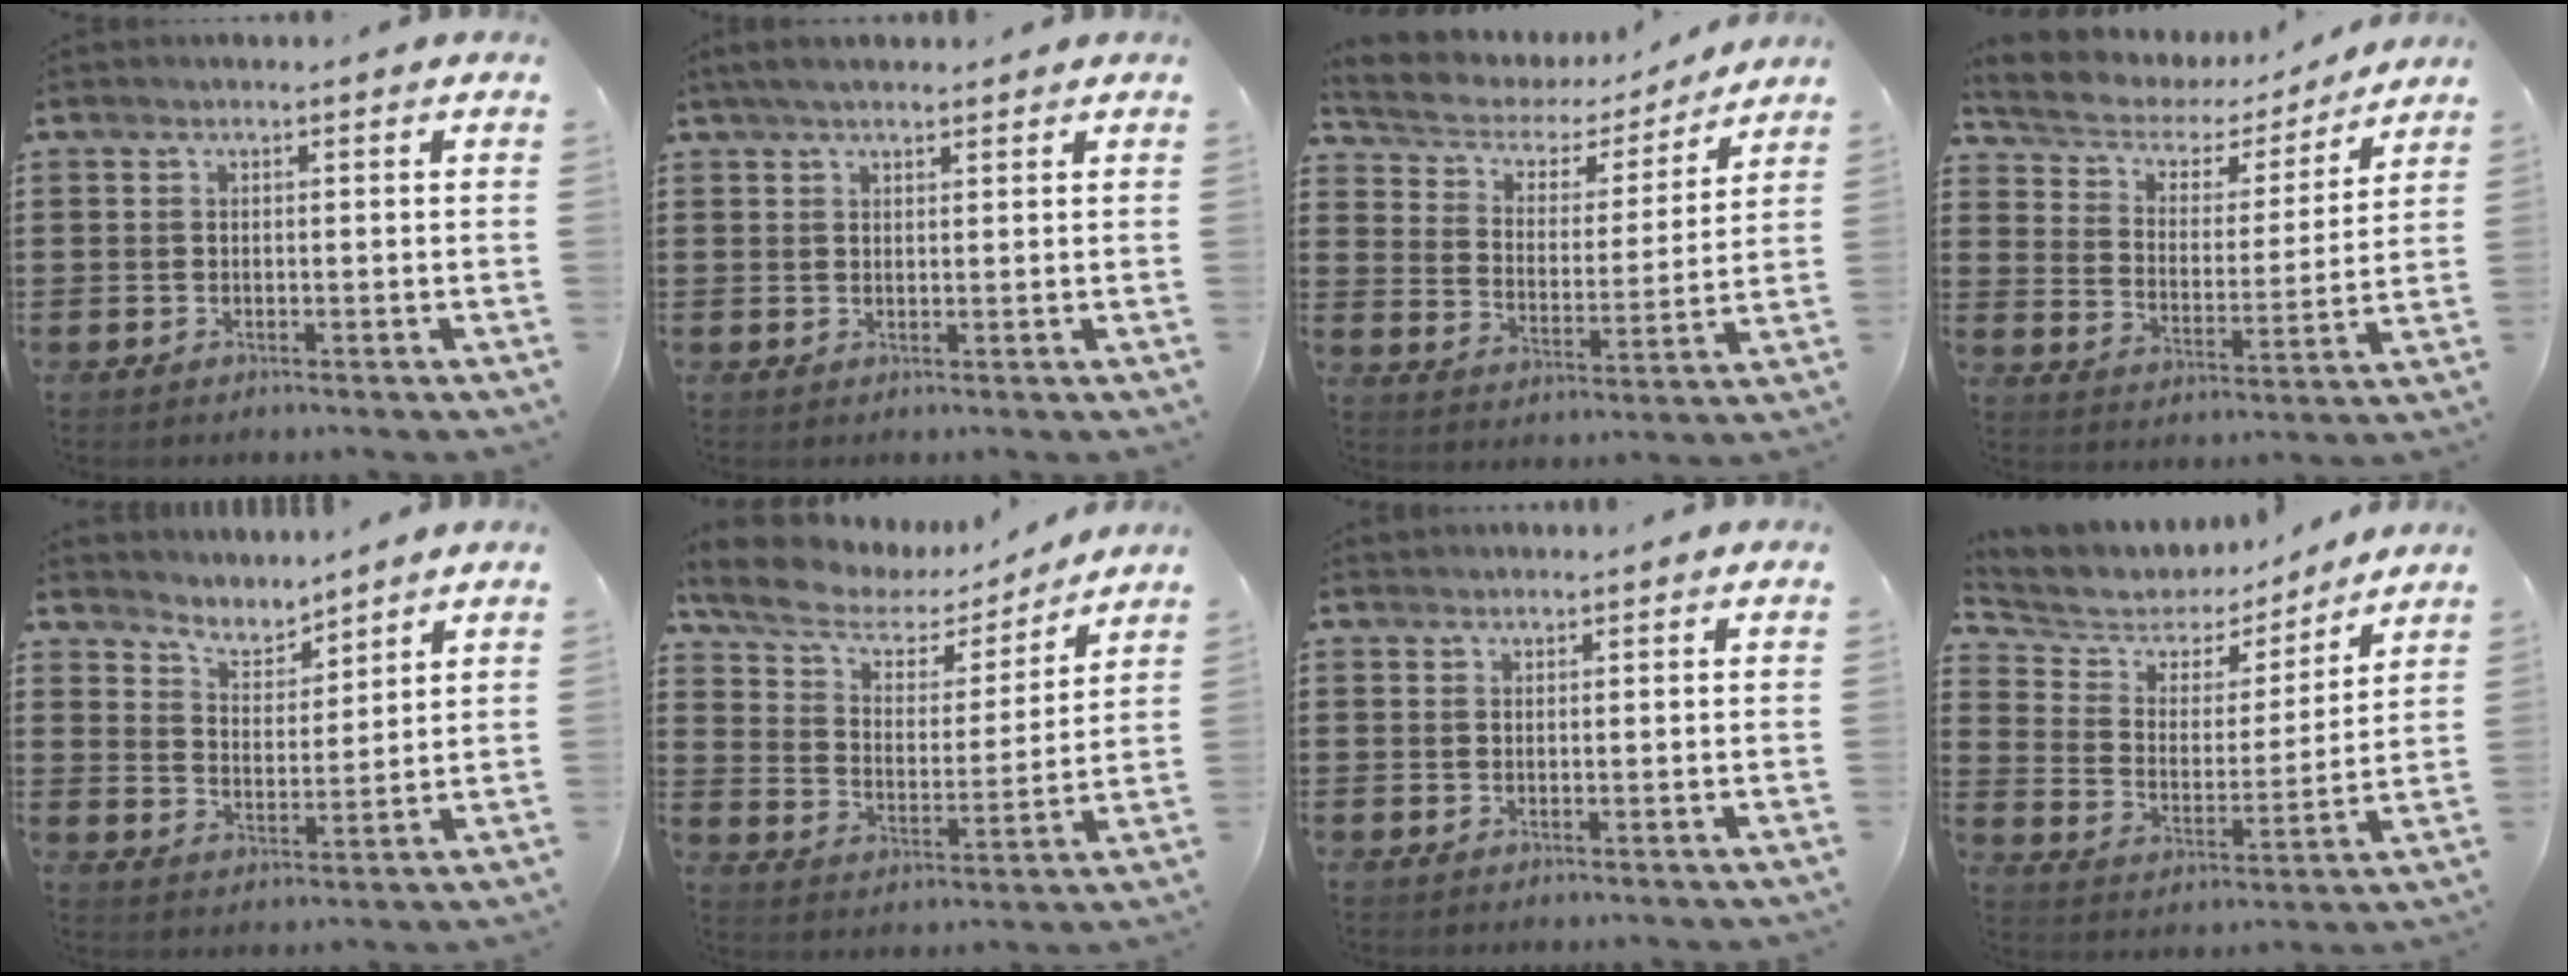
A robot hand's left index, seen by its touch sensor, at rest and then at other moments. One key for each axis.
{"total": 2.4, "fx": 1.9, "fy": 0.9, "fz": 1.1, "tx": -0.027, "ty": 0.005, "tz": 0.036}
{"total": 4.0, "fx": 3.3, "fy": 2.1, "fz": 0.8, "tx": -0.041, "ty": -0.023, "tz": 0.048}
{"total": 4.3, "fx": 3.5, "fy": 2.2, "fz": 1.0, "tx": -0.047, "ty": -0.024, "tz": 0.052}
{"total": 4.3, "fx": 4.1, "fy": 1.1, "fz": 0.5, "tx": -0.031, "ty": -0.020, "tz": 0.072}
{"total": 6.8, "fx": 5.0, "fy": 3.0, "fz": 3.4, "tx": -0.093, "ty": -0.022, "tz": 0.084}
{"total": 0.7, "fx": 0.6, "fy": 0.2, "fz": 0.0, "tx": -0.001, "ty": 0.000, "tz": 0.013}
{"total": 5.1, "fx": 4.2, "fy": 2.8, "fz": 0.3, "tx": -0.044, "ty": -0.029, "tz": 0.068}